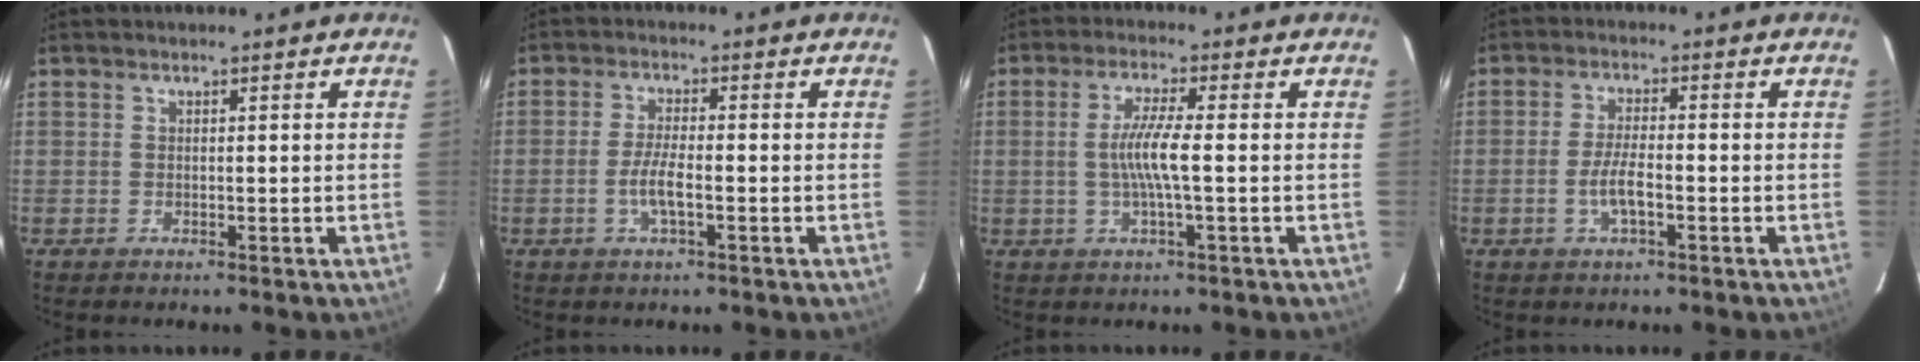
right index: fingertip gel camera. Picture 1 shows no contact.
{"total": 4.3, "force": [-1.5, 0.6, 4.0], "torque": [-0.083, -0.001, -0.029]}
{"total": 5.7, "force": [-0.5, -0.1, 5.7], "torque": [-0.111, -0.003, -0.010]}
{"total": 4.6, "force": [-1.7, 1.1, 4.2], "torque": [-0.087, 0.001, -0.033]}